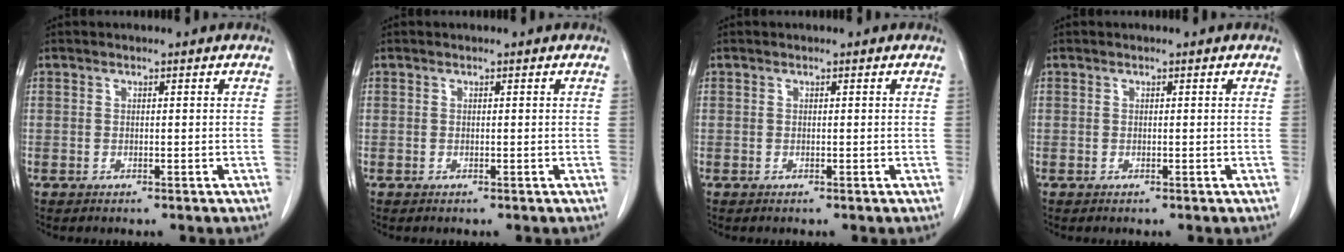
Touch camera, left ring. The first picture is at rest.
{"total": 0.0}
{"total": 0.0}
{"total": 0.0}